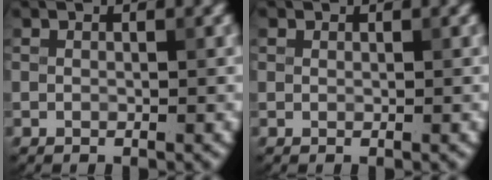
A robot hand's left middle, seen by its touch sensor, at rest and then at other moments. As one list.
[{"total": 0.6, "force": [0.4, 0.4, 0.1], "torque": [0.003, 0.000, 0.007]}]